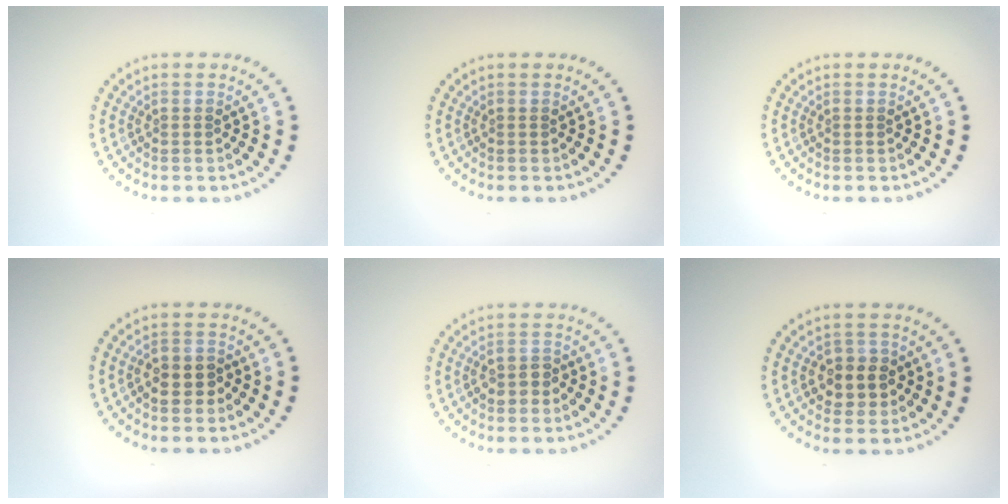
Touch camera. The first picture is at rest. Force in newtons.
{"total": 0.0}
{"total": 0.0}
{"total": 1.8, "press": 1.7, "slide": 0.6}
{"total": 1.7, "press": 1.6, "slide": 0.6}
{"total": 2.7, "press": 2.6, "slide": 0.7}